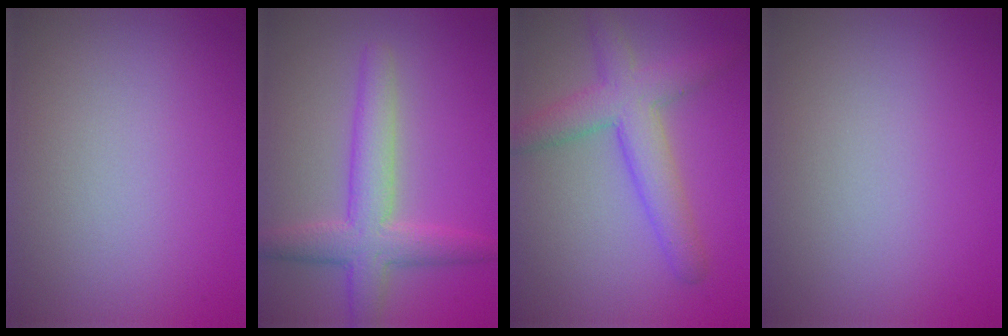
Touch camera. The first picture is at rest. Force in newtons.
{"total": 4.9, "press": 4.9, "slide": 0.1}
{"total": 4.9, "press": 4.9, "slide": 0.2}
{"total": 0.0}